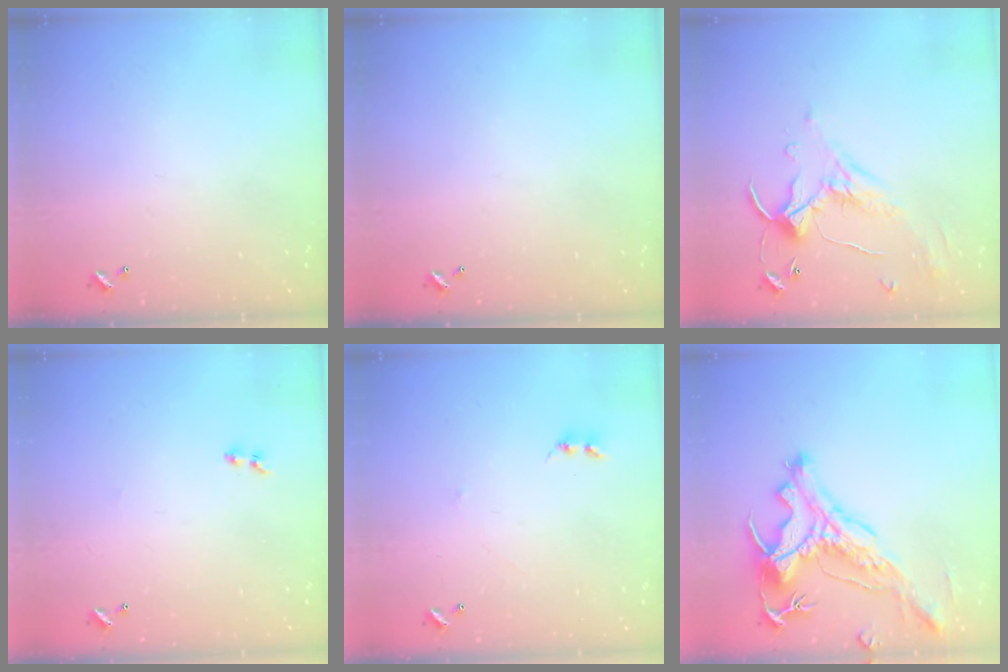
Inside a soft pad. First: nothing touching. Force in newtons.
{"total": 0.0}
{"total": 1.1, "press": 0.4, "slide": 1.0}
{"total": 1.9, "press": 1.7, "slide": 0.9}
{"total": 2.5, "press": 2.4, "slide": 0.4}
{"total": 4.0, "press": 3.8, "slide": 1.3}